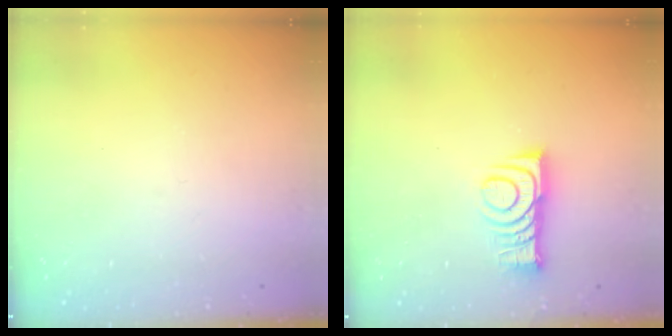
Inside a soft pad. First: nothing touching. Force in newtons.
{"total": 9.3, "press": 9.3, "slide": 0.7}